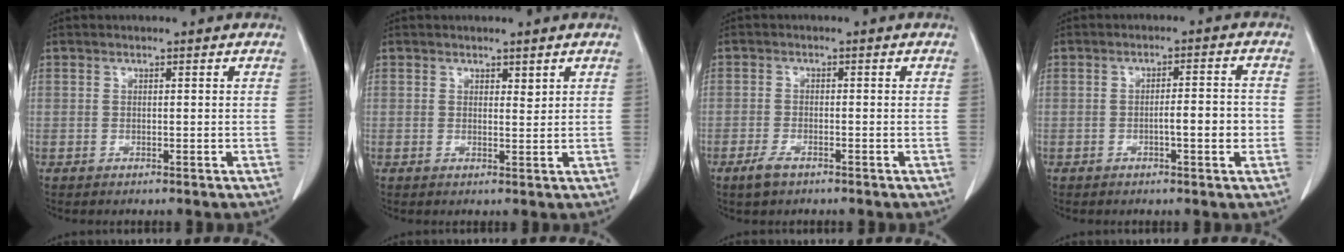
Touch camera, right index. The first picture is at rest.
{"total": 1.1, "force": [0.8, 0.4, 0.5], "torque": [-0.005, -0.007, 0.012]}
{"total": 2.6, "force": [-1.8, 0.9, 1.7], "torque": [-0.038, -0.002, -0.032]}
{"total": 4.5, "force": [-1.1, 0.7, 4.3], "torque": [-0.067, 0.006, -0.013]}